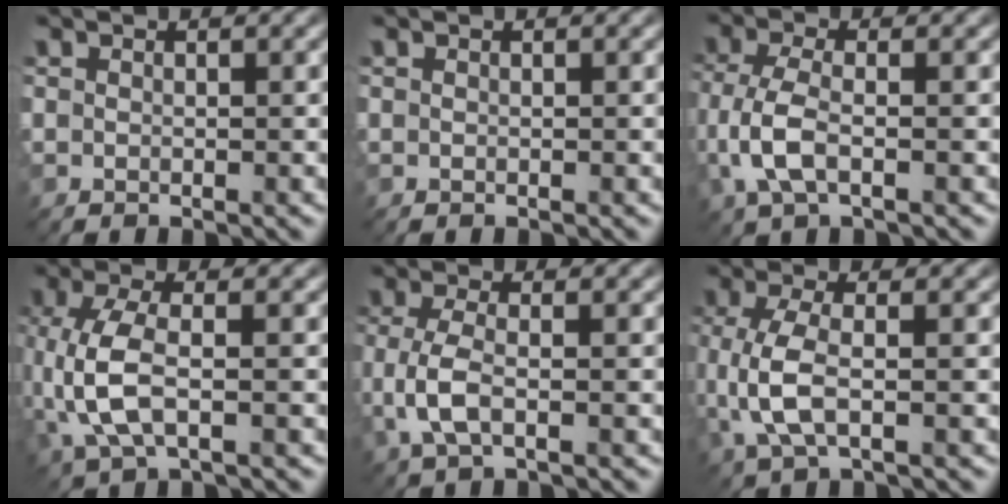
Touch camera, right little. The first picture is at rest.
{"total": 0.0}
{"total": 4.3, "force": [-1.2, 1.8, 3.7], "torque": [-0.094, 0.002, -0.028]}
{"total": 5.8, "force": [-0.6, 2.6, 5.2], "torque": [-0.130, -0.001, -0.011]}
{"total": 3.6, "force": [-0.9, 1.4, 3.2], "torque": [-0.080, 0.000, -0.022]}
{"total": 4.9, "force": [-0.5, 2.0, 4.4], "torque": [-0.111, -0.004, -0.010]}